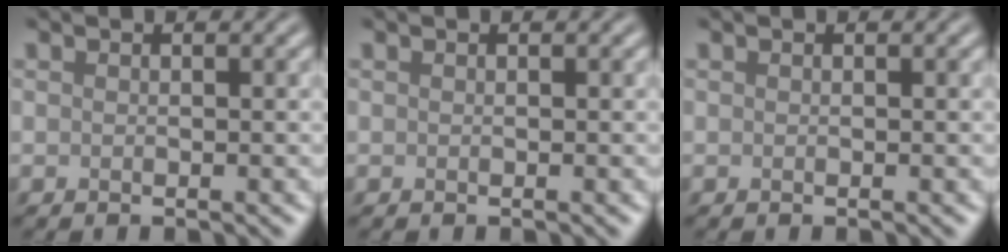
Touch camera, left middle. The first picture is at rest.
{"total": 0.0}
{"total": 0.0}